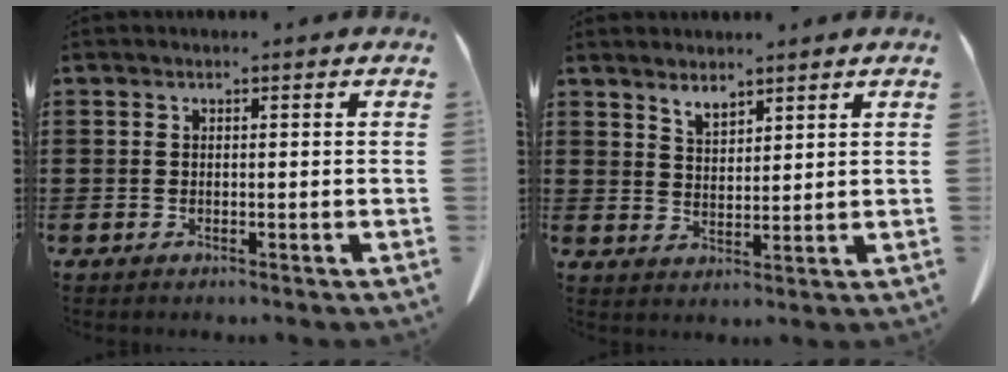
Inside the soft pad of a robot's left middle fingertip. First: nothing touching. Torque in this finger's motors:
{"motor_torque": [0.45, 0.16, 0.09, 0.04]}